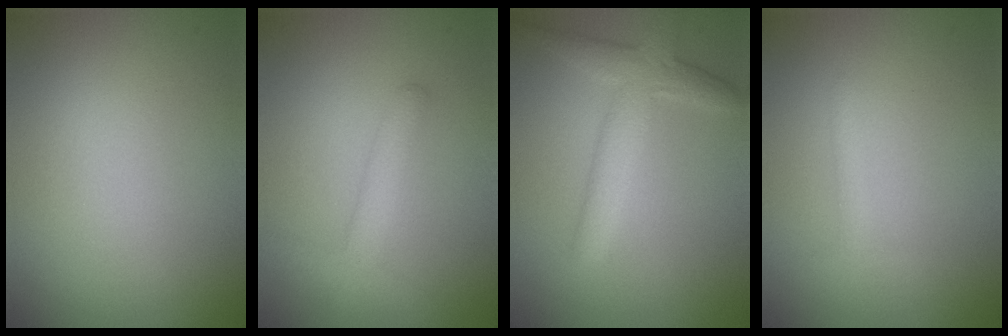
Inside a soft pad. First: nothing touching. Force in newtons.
{"total": 2.5, "press": 2.5, "slide": 0.1}
{"total": 3.6, "press": 3.6, "slide": 0.0}
{"total": 0.9, "press": 0.9, "slide": 0.0}